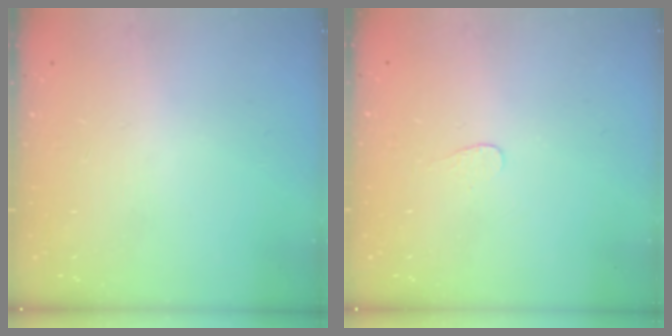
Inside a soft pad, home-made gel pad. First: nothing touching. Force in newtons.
{"total": 3.0, "press": 3.0, "slide": 0.2}